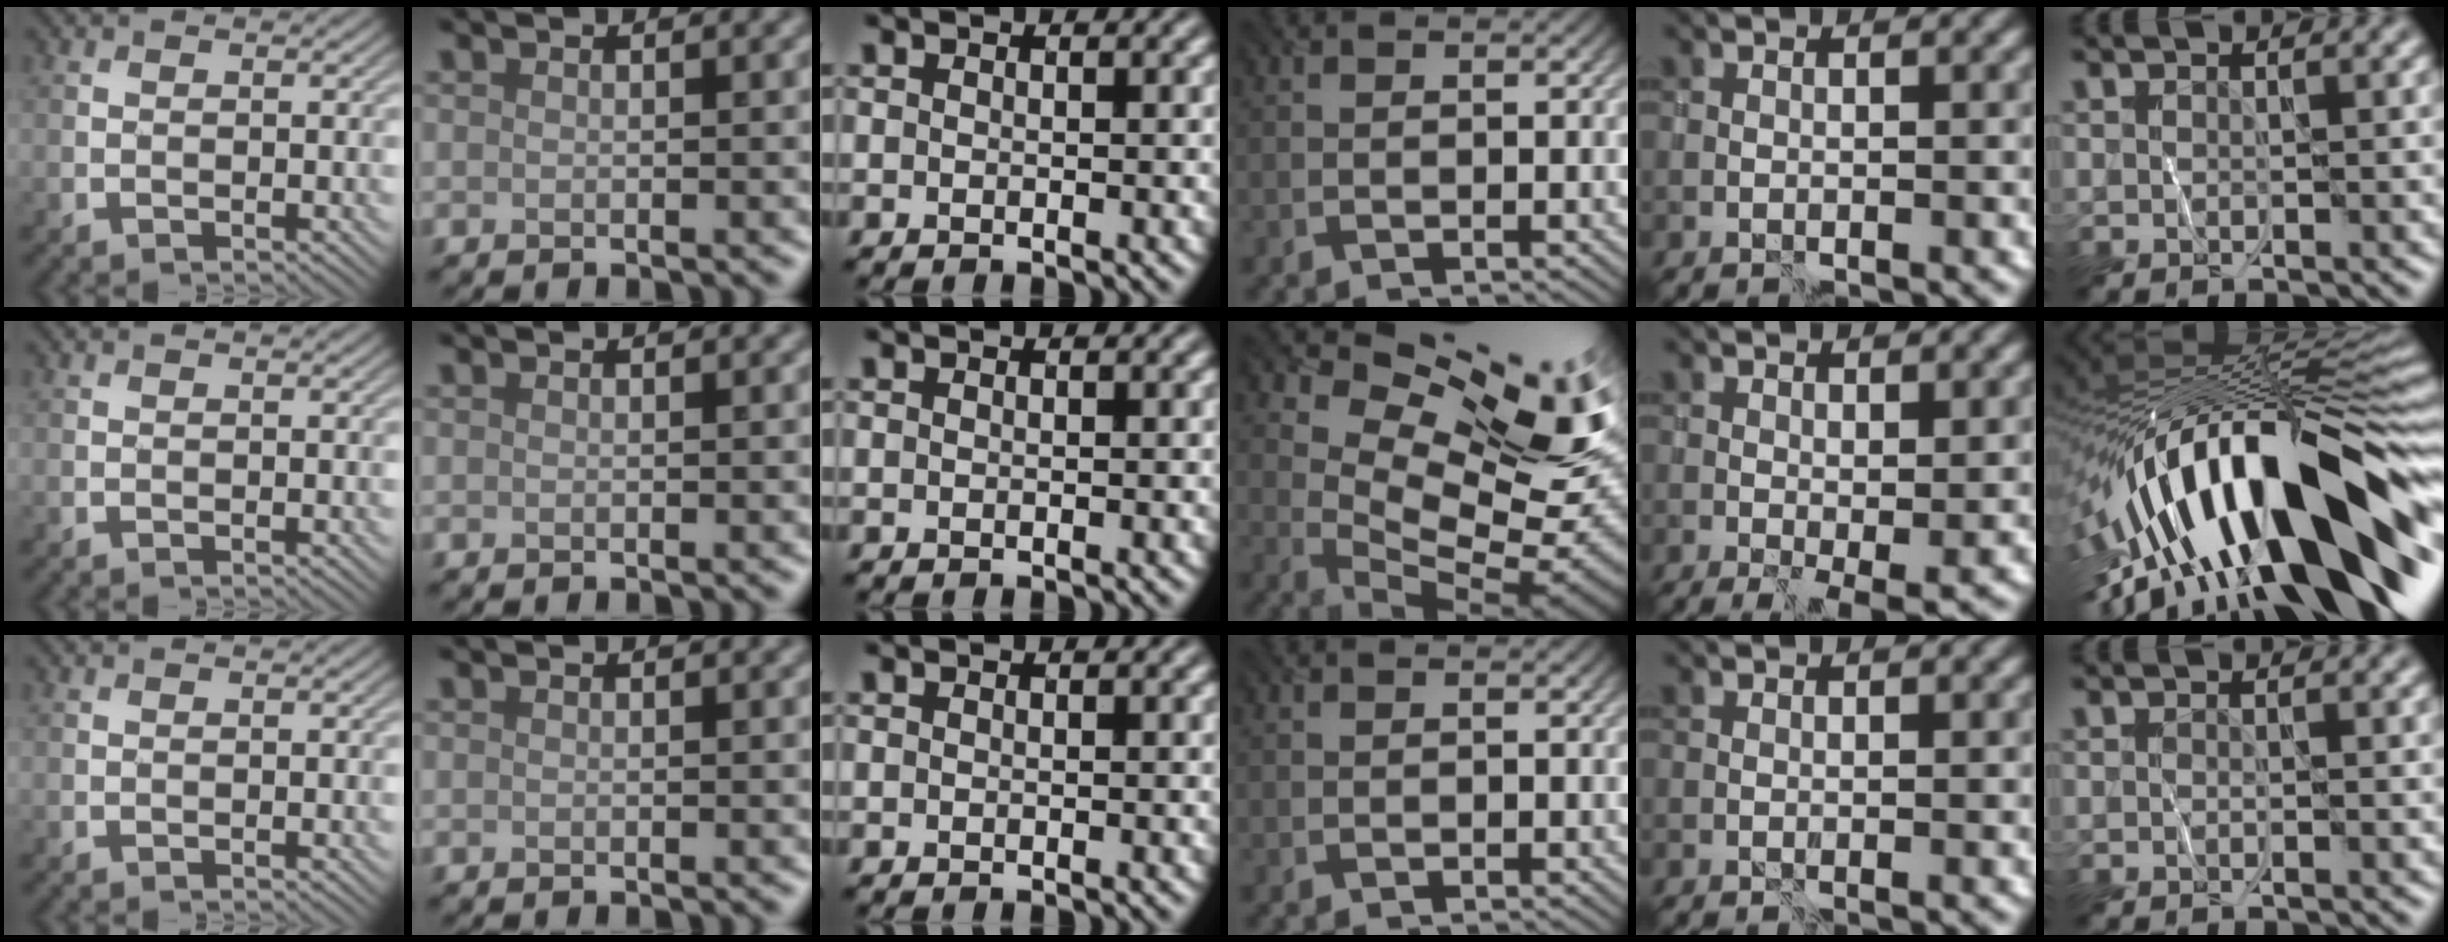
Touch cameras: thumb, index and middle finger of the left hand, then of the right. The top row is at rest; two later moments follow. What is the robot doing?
{"motion": "wrap", "object": "plastic wrap"}